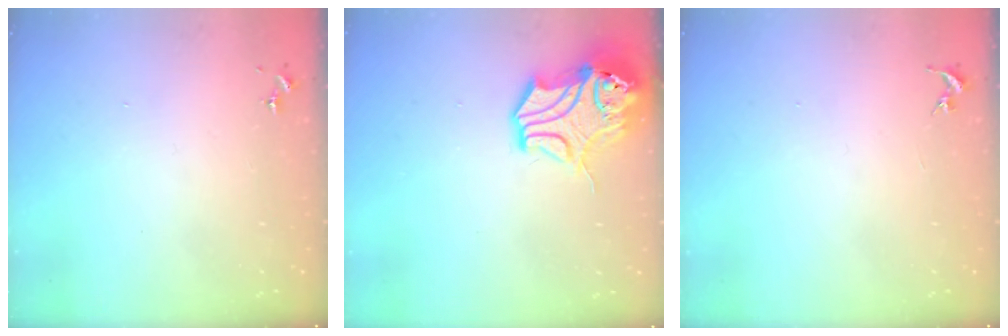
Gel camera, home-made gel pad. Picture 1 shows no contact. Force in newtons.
{"total": 14.2, "press": 14.1, "slide": 1.9}
{"total": 0.0}